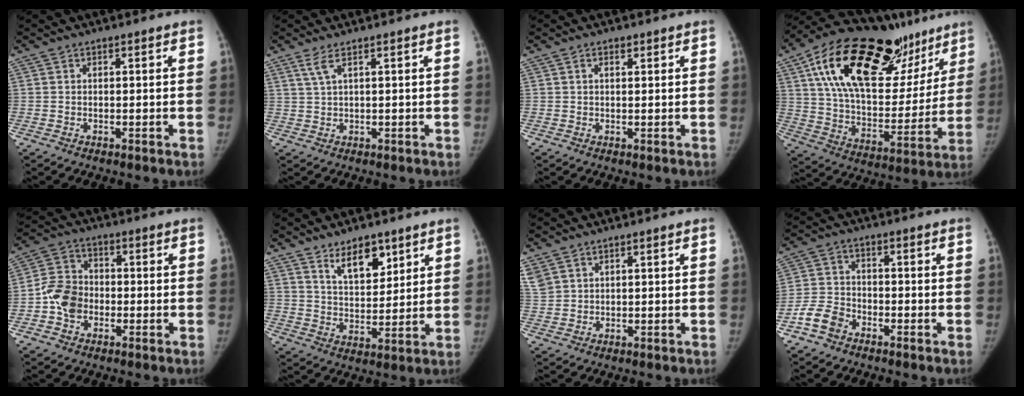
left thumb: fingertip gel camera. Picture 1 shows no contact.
{"total": 2.5, "force": [1.4, 0.4, 2.0], "torque": [-0.054, 0.002, 0.037]}
{"total": 1.1, "force": [0.5, 0.6, 0.7], "torque": [-0.007, -0.004, 0.007]}
{"total": 34.3, "force": [19.2, 16.1, 23.4], "torque": [-0.330, -0.011, 0.311]}
{"total": 8.0, "force": [-2.1, 6.3, 4.4], "torque": [-0.066, 0.024, -0.050]}
{"total": 9.3, "force": [5.9, 4.6, 5.5], "torque": [-0.059, -0.044, 0.104]}
{"total": 4.5, "force": [2.9, 2.9, 1.8], "torque": [-0.046, 0.003, 0.070]}
{"total": 5.9, "force": [-3.8, 4.0, 2.3], "torque": [-0.040, 0.019, -0.078]}